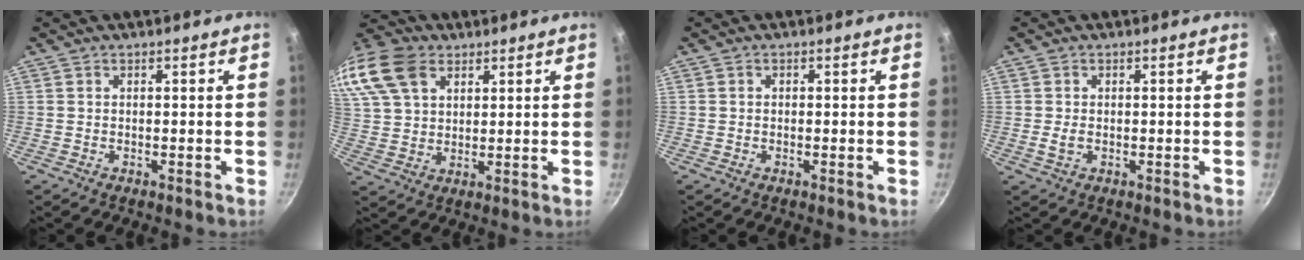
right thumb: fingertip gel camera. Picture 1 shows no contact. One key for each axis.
{"total": 20.0, "fx": 9.6, "fy": 13.6, "fz": 11.0, "tx": -0.255, "ty": 0.025, "tz": 0.183}
{"total": 0.6, "fx": 0.0, "fy": 0.6, "fz": 0.2, "tx": -0.002, "ty": 0.004, "tz": -0.001}
{"total": 2.1, "fx": -0.2, "fy": 1.5, "fz": 1.5, "tx": -0.026, "ty": -0.003, "tz": -0.004}